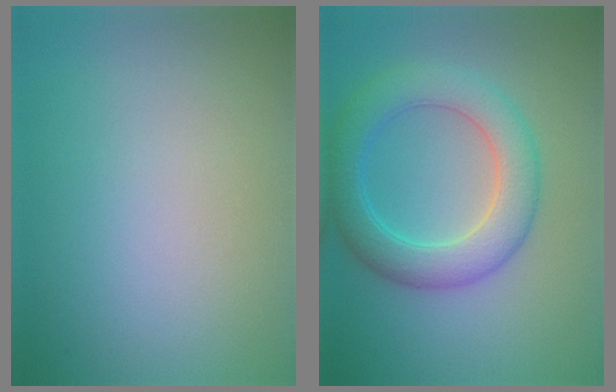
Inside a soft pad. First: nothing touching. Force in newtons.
{"total": 5.8, "press": 5.8, "slide": 0.1}